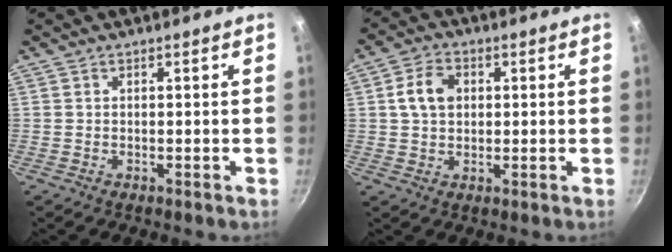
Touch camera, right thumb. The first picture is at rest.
{"total": 6.4, "force": [1.3, 4.7, 4.3], "torque": [-0.069, 0.007, 0.021]}